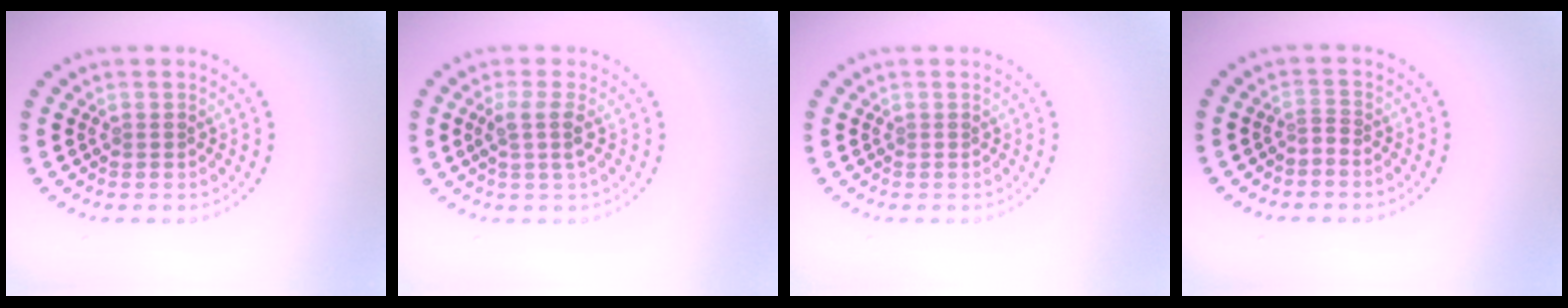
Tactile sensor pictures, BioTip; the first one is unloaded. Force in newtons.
{"total": 1.9, "press": 1.5, "slide": 1.1}
{"total": 0.0}
{"total": 0.6, "press": 0.1, "slide": 0.6}